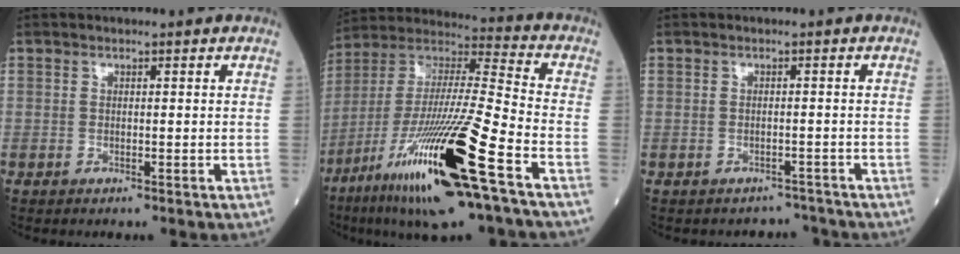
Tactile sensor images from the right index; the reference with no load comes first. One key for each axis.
{"total": 23.8, "fx": -11.5, "fy": 1.2, "fz": 20.8, "tx": -0.404, "ty": -0.052, "tz": -0.212}
{"total": 2.5, "fx": -2.2, "fy": 0.8, "fz": -0.9, "tx": 0.015, "ty": 0.008, "tz": -0.029}